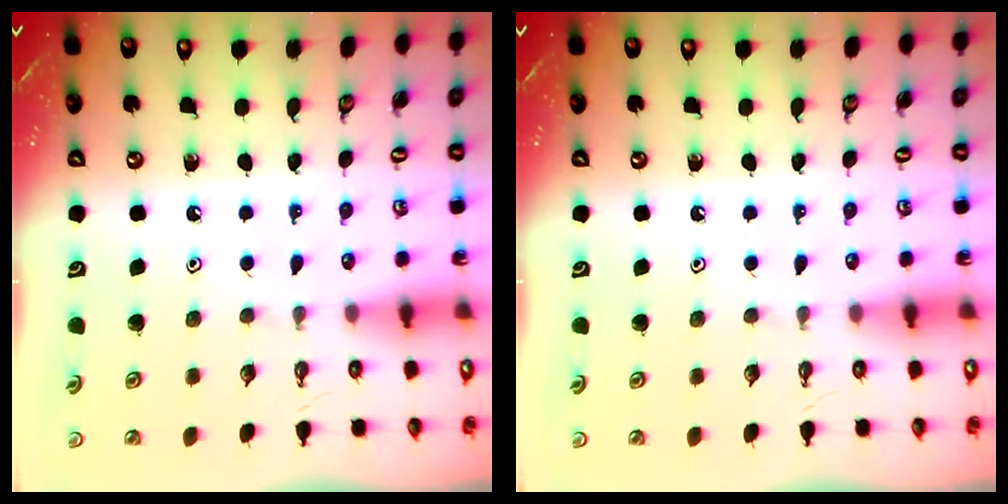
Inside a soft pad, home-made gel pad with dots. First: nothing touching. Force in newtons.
{"total": 0.0}